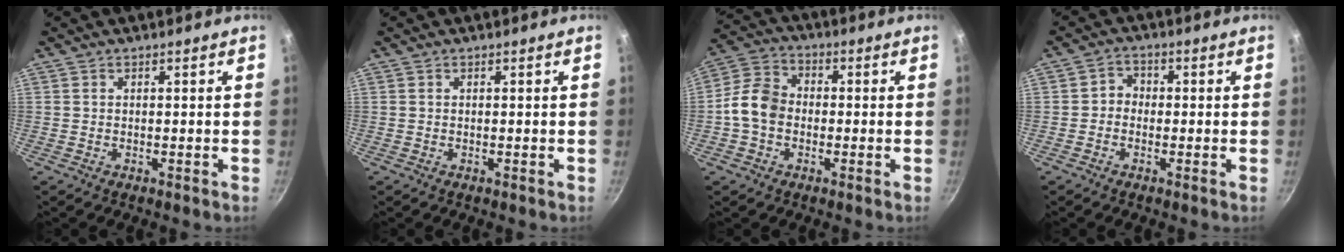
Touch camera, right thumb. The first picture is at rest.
{"total": 0.0}
{"total": 8.5, "force": [-1.4, 6.6, 5.1], "torque": [-0.076, 0.027, -0.045]}
{"total": 2.8, "force": [-0.7, 2.4, 1.1], "torque": [-0.002, 0.013, -0.021]}